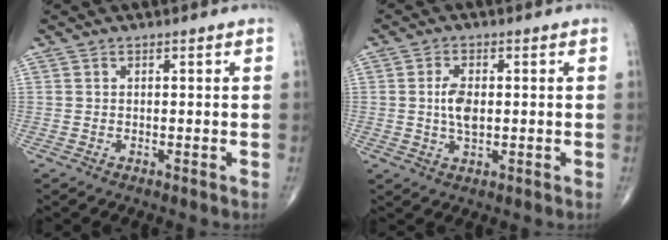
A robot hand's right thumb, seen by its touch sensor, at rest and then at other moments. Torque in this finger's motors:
{"motor_torque": [0.87, 1.25, 0.51, -0.71, 0.01]}